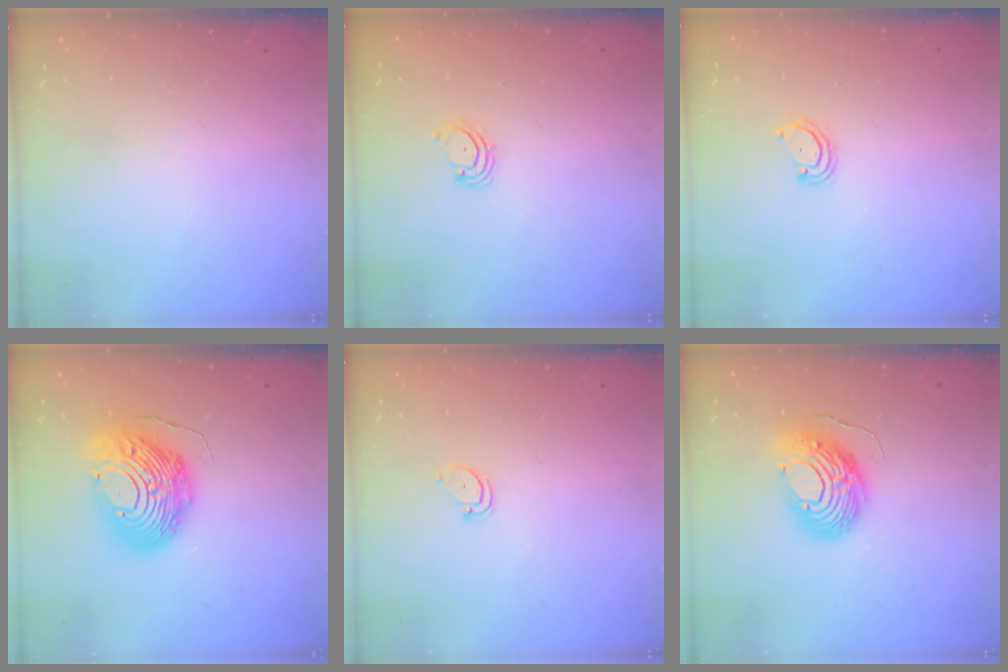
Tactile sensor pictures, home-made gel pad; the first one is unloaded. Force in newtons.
{"total": 1.7, "press": 1.6, "slide": 0.2}
{"total": 3.3, "press": 3.3, "slide": 0.5}
{"total": 18.1, "press": 18.0, "slide": 1.6}
{"total": 2.3, "press": 2.3, "slide": 0.2}
{"total": 12.8, "press": 12.7, "slide": 1.3}